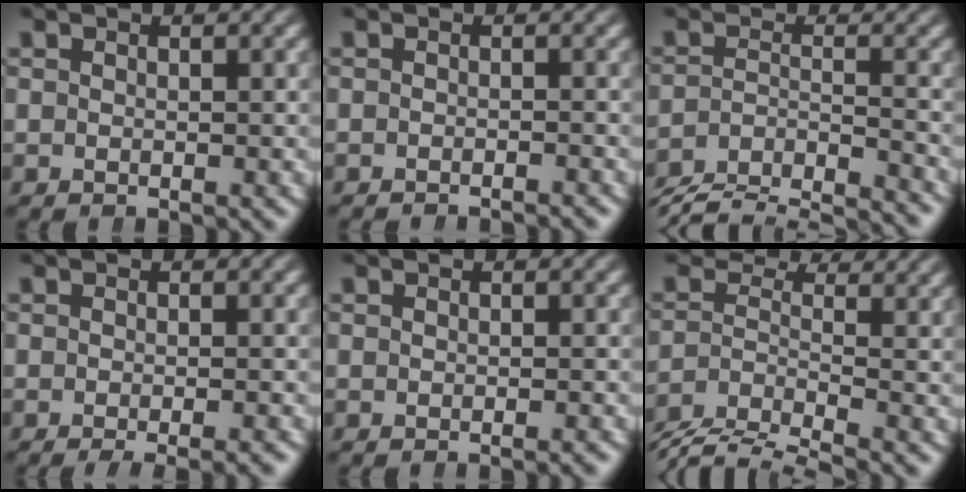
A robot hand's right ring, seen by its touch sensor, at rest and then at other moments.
{"total": 1.8, "force": [-1.8, 0.3, 0.1], "torque": [-0.004, -0.005, -0.030]}
{"total": 8.0, "force": [-6.1, 4.0, 3.3], "torque": [-0.056, -0.032, -0.098]}
{"total": 3.7, "force": [-3.1, 1.0, 1.7], "torque": [-0.018, 0.001, -0.049]}
{"total": 0.6, "force": [-0.5, 0.1, 0.2], "torque": [-0.006, 0.005, -0.014]}
{"total": 6.3, "force": [-4.0, 3.7, 3.2], "torque": [-0.051, -0.030, -0.066]}